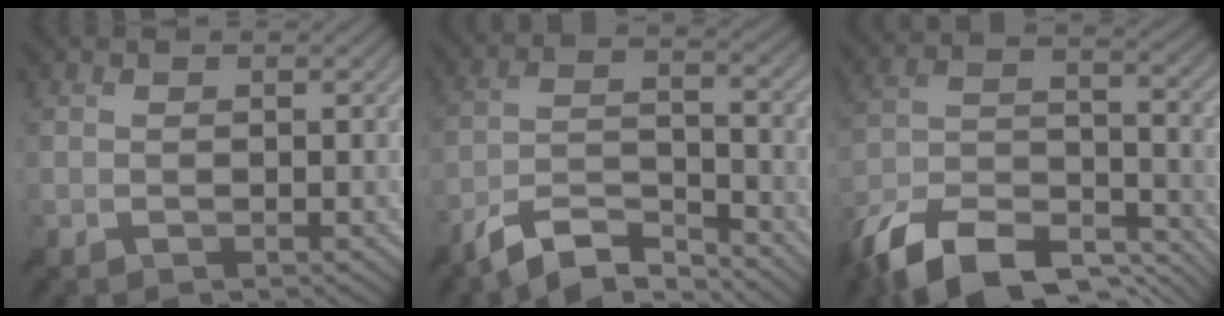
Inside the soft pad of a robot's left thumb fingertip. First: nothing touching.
{"total": 8.5, "force": [-6.9, 2.2, 4.3], "torque": [-0.083, 0.006, -0.138]}
{"total": 14.7, "force": [-11.2, 5.4, 7.8], "torque": [-0.170, 0.000, -0.202]}